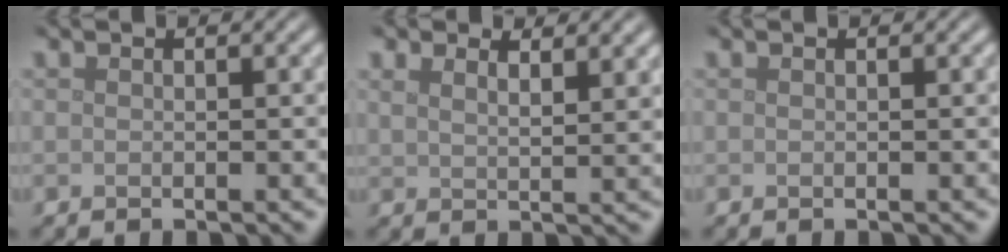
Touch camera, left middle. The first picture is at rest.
{"total": 4.3, "force": [3.2, 1.7, 2.2], "torque": [-0.023, 0.013, 0.032]}
{"total": 0.0}